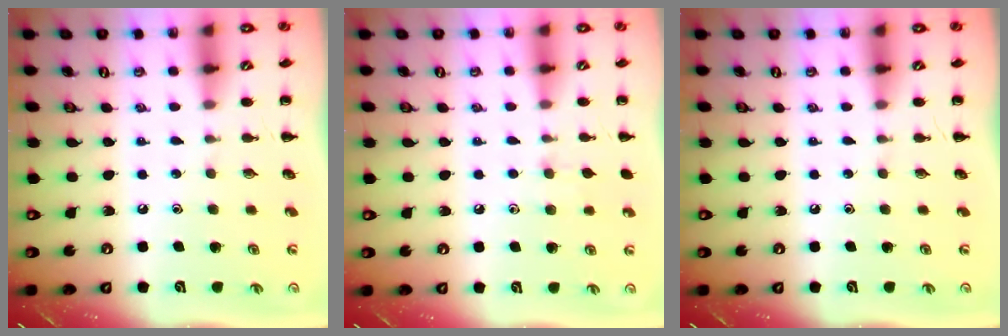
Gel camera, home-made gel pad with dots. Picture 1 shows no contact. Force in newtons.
{"total": 4.7, "press": 4.4, "slide": 1.7}
{"total": 0.0}